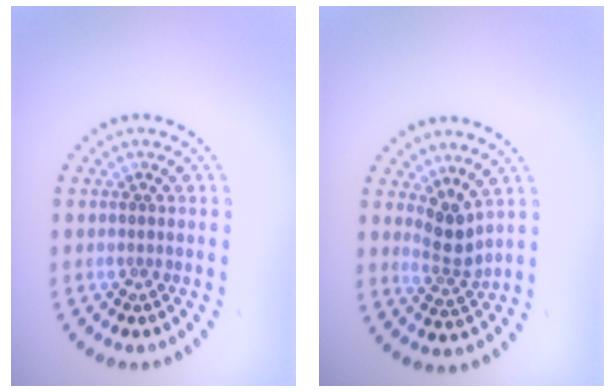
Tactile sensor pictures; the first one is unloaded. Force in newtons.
{"total": 2.5, "press": 1.8, "slide": 1.7}